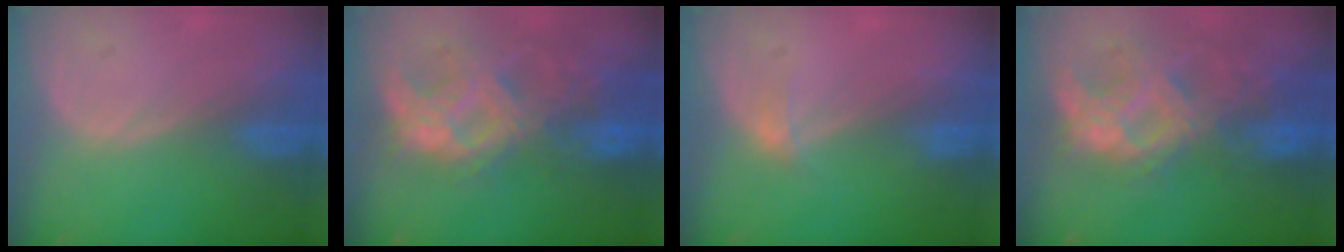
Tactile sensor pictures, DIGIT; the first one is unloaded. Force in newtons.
{"total": 10.6, "press": 9.2, "slide": 5.3}
{"total": 1.2, "press": 1.2, "slide": 0.1}
{"total": 10.6, "press": 9.2, "slide": 5.3}